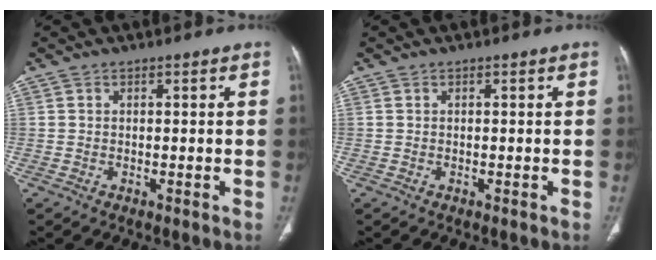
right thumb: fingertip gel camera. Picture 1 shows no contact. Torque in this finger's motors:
{"motor_torque": [-0.76, 1.03, -0.06, 0.29, 0.03]}